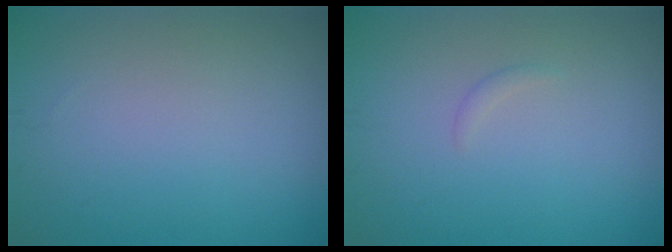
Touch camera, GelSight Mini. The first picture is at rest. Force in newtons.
{"total": 0.5, "press": 0.5, "slide": 0.0}